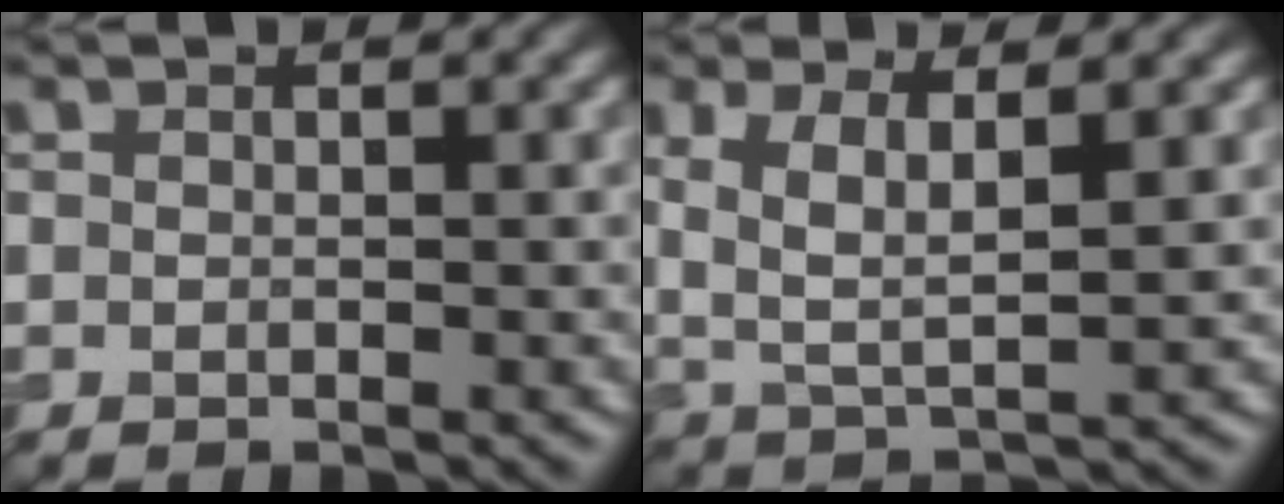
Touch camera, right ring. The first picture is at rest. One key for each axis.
{"total": 4.5, "fx": 1.4, "fy": 1.6, "fz": 4.0, "tx": -0.086, "ty": 0.003, "tz": 0.029}